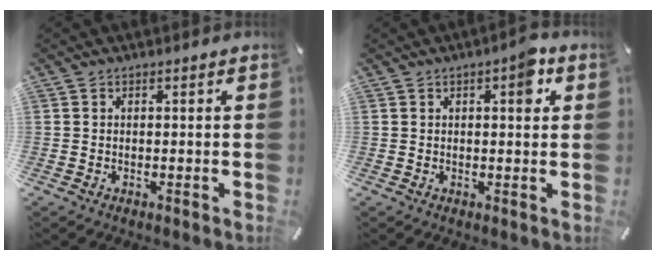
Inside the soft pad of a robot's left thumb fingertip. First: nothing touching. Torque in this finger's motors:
{"motor_torque": [0.94, 1.00, 0.64, -0.25, 0.02]}